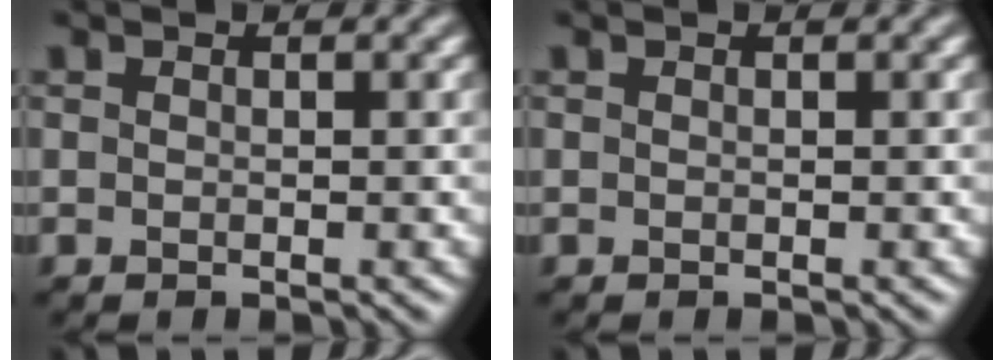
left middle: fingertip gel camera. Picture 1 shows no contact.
{"total": 0.0}